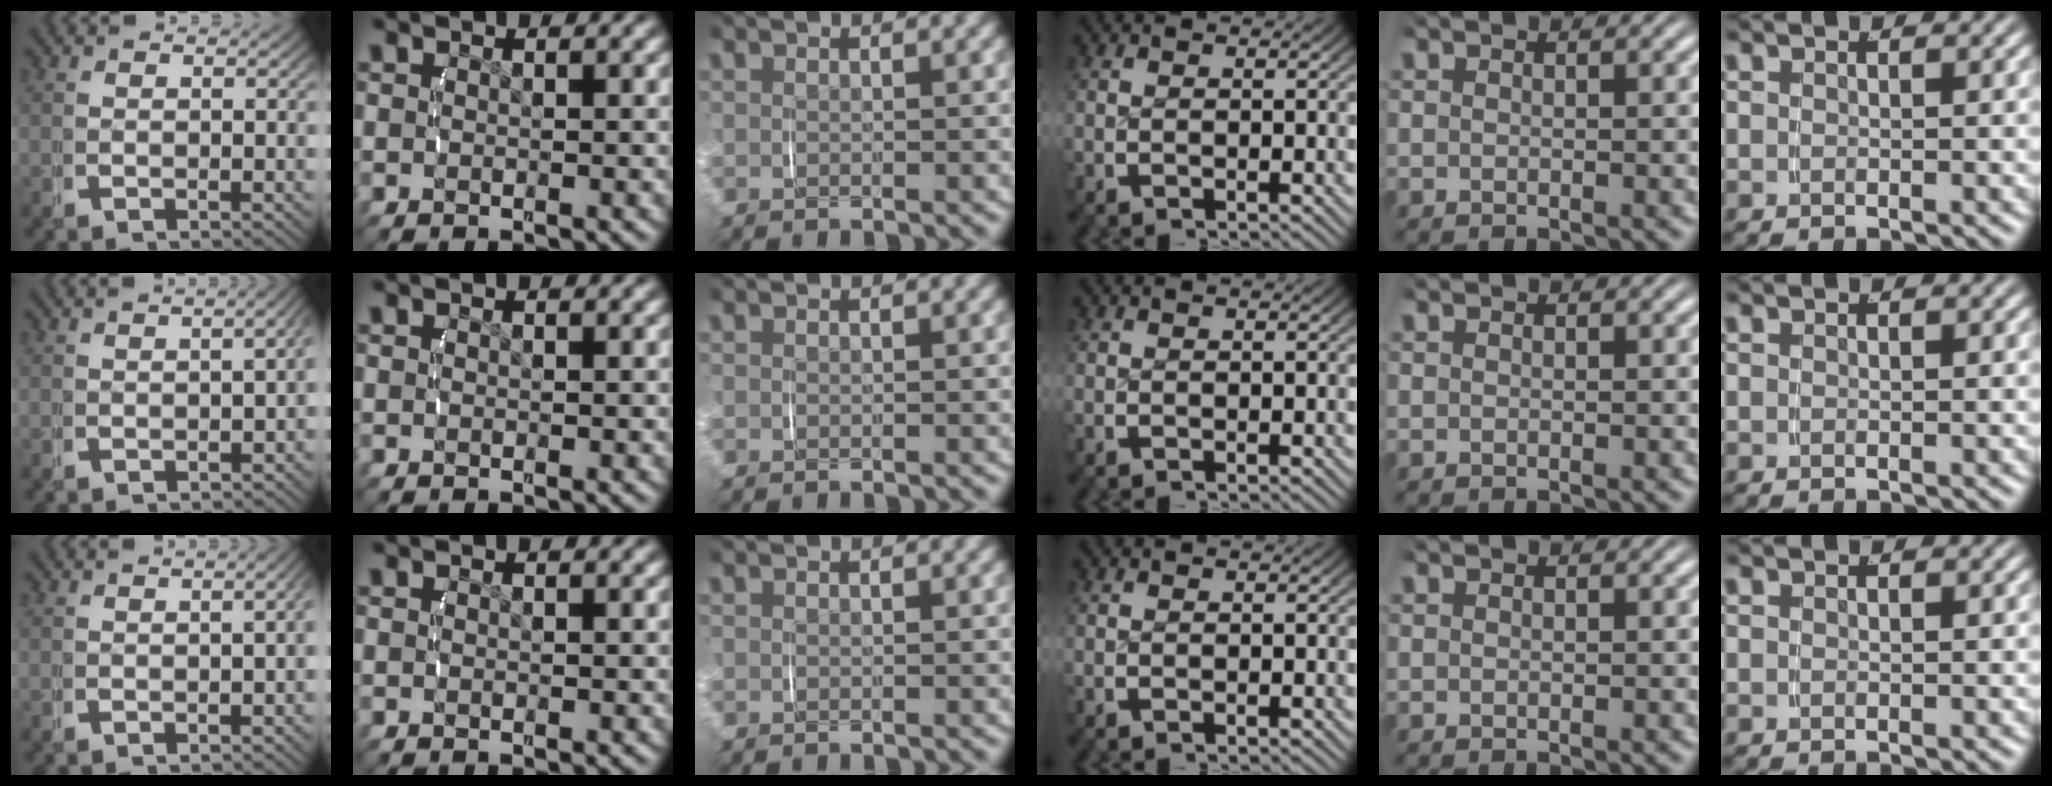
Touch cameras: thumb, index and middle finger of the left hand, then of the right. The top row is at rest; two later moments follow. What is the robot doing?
{"motion": "lift_and_place", "object": "jewelry box"}